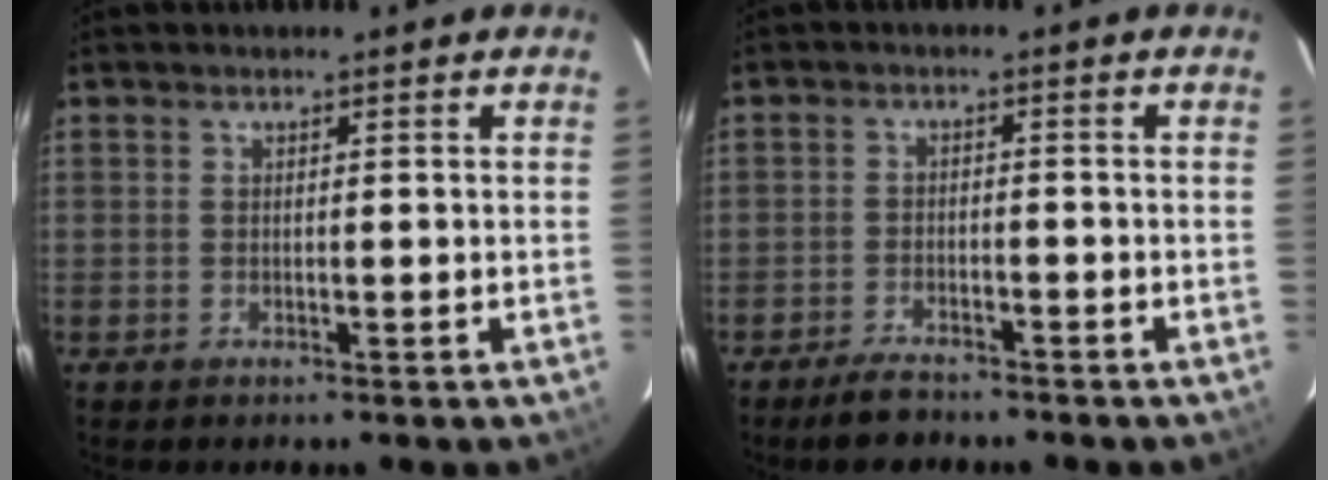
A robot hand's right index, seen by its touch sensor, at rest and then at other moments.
{"total": 4.6, "force": [-3.9, 1.5, 1.8], "torque": [-0.051, 0.001, -0.068]}